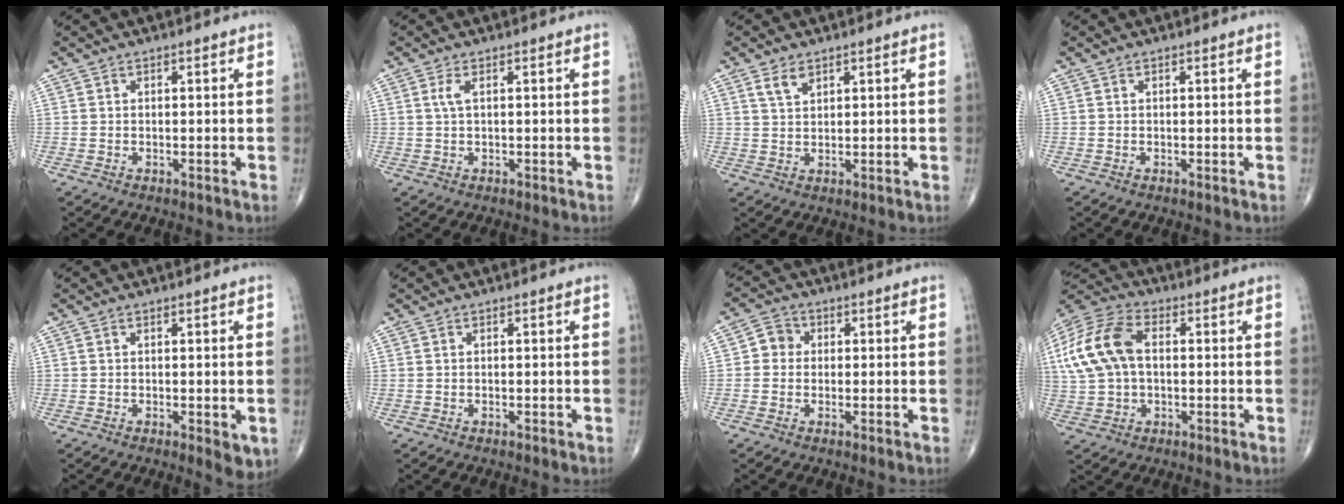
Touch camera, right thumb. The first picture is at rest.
{"total": 2.3, "force": [0.6, 0.7, 2.0], "torque": [-0.056, 0.007, 0.017]}
{"total": 3.1, "force": [2.0, 1.6, 1.8], "torque": [-0.031, -0.008, 0.043]}
{"total": 0.0}
{"total": 3.5, "force": [-0.5, 1.3, 3.2], "torque": [-0.036, -0.009, -0.004]}
{"total": 0.0}
{"total": 3.8, "force": [0.2, 3.5, 1.4], "torque": [-0.006, 0.009, -0.007]}
{"total": 15.3, "force": [1.8, 9.6, 11.8], "torque": [-0.254, 0.027, 0.029]}